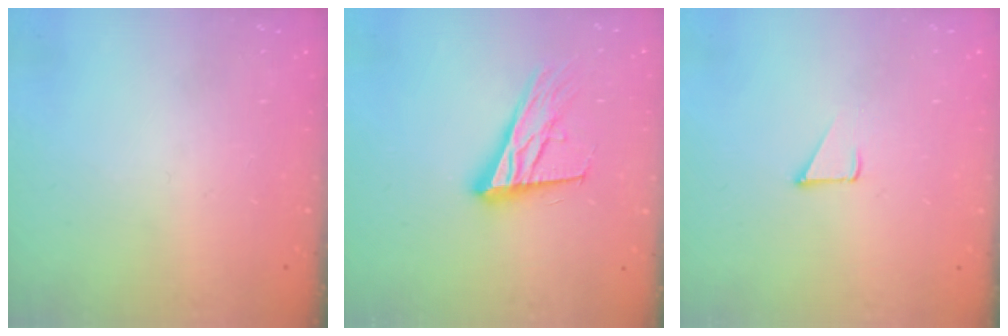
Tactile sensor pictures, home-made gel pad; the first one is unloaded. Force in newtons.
{"total": 18.0, "press": 17.5, "slide": 3.9}
{"total": 2.8, "press": 2.8, "slide": 0.2}